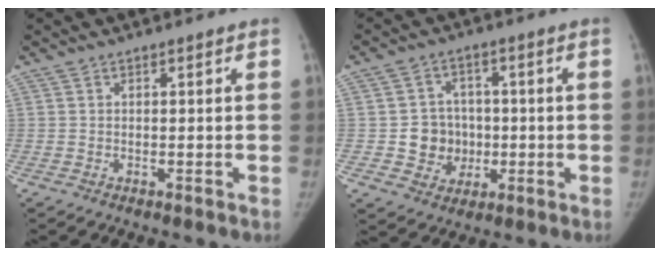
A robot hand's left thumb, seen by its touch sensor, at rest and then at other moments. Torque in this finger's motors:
{"motor_torque": [-0.05, 0.05, 0.19, -0.10, 0.01]}